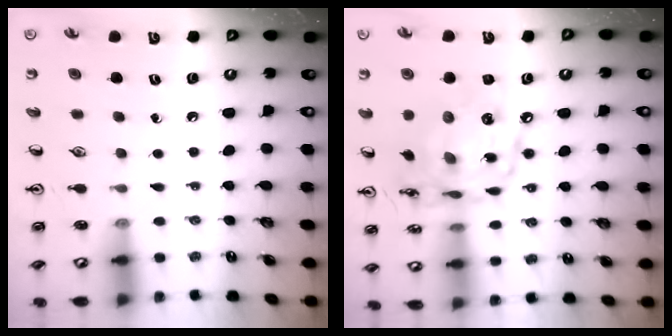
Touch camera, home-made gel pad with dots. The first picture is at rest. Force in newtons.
{"total": 19.3, "press": 19.2, "slide": 1.5}